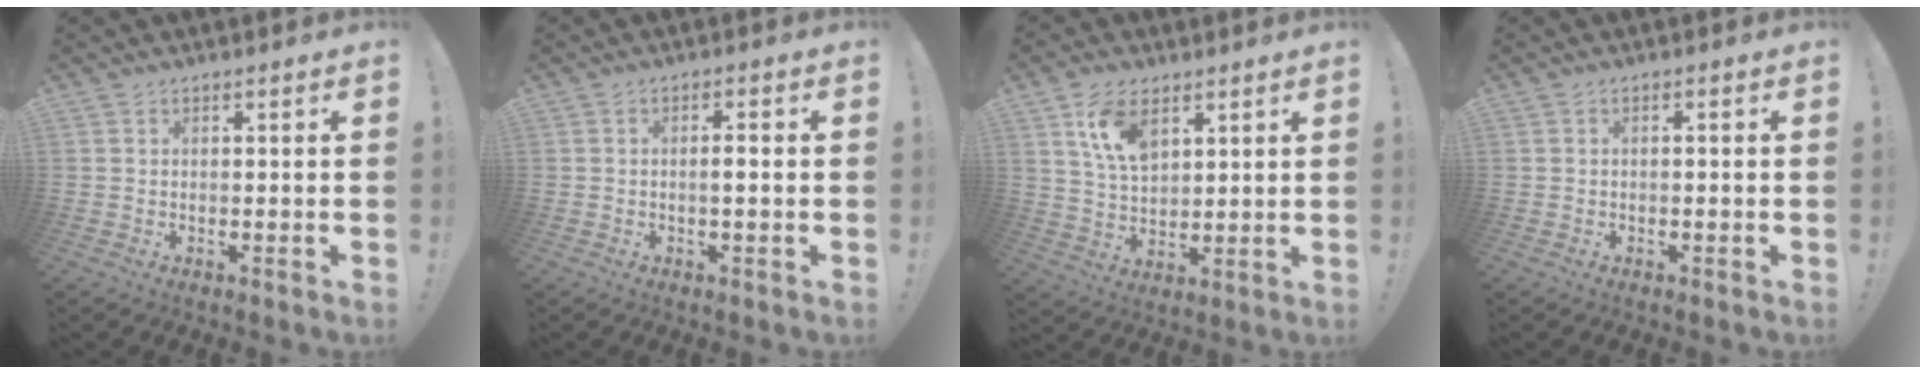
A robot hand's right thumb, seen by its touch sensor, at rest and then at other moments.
{"total": 2.5, "force": [-0.5, 0.3, 2.5], "torque": [-0.042, 0.003, -0.012]}
{"total": 10.6, "force": [5.8, 6.1, 6.4], "torque": [-0.114, -0.015, 0.111]}
{"total": 0.9, "force": [-0.6, -0.2, 0.7], "torque": [-0.016, 0.001, -0.010]}